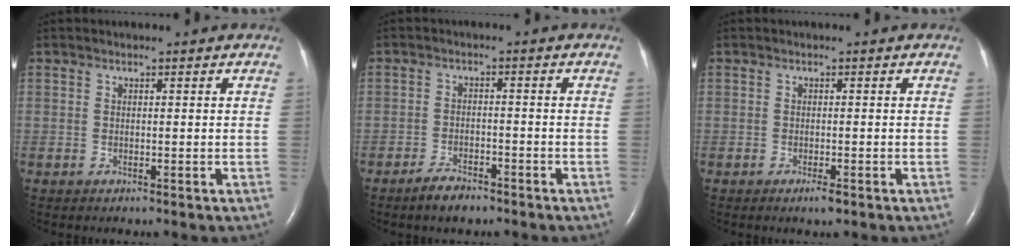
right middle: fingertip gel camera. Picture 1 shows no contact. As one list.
[{"total": 3.8, "force": [-3.1, 1.2, 1.9], "torque": [-0.043, -0.002, -0.052]}, {"total": 1.4, "force": [-0.9, 0.2, 1.0], "torque": [-0.020, -0.003, -0.013]}]